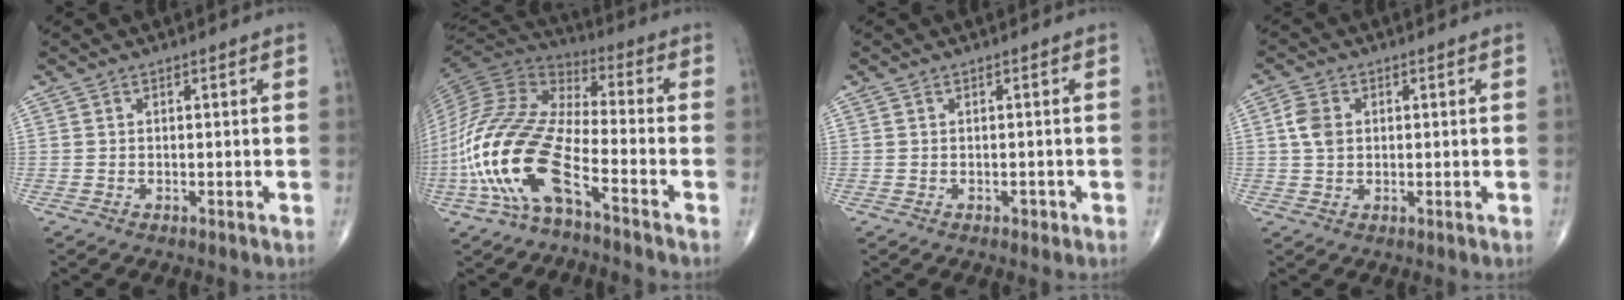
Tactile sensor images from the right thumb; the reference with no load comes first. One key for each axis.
{"total": 19.4, "fx": -7.9, "fy": 7.0, "fz": 16.2, "tx": -0.353, "ty": 0.047, "tz": -0.157}
{"total": 0.8, "fx": -0.3, "fy": 0.6, "fz": 0.4, "tx": -0.002, "ty": 0.001, "tz": -0.005}
{"total": 4.1, "fx": 0.8, "fy": 3.0, "fz": 2.7, "tx": -0.050, "ty": 0.002, "tz": 0.011}